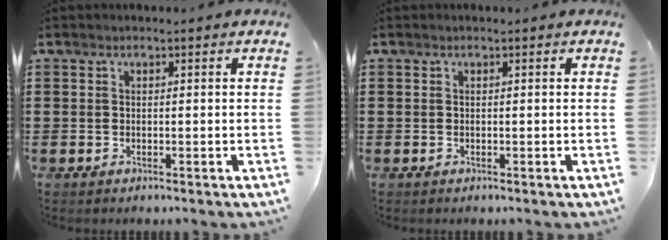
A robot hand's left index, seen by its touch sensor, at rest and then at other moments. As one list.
[{"total": 0.0}]